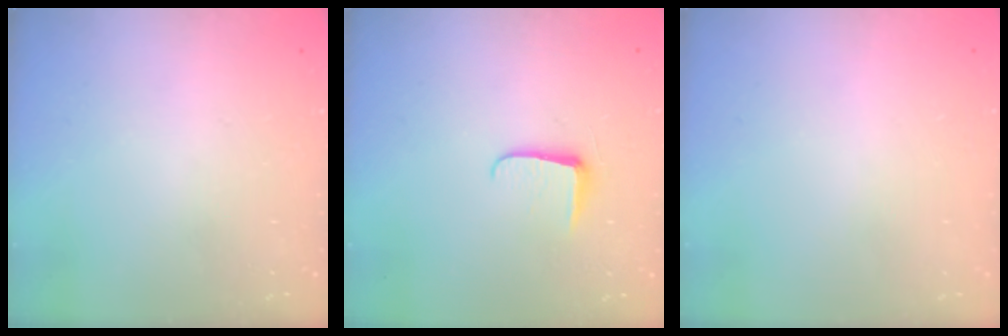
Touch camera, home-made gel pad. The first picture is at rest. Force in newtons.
{"total": 5.4, "press": 5.4, "slide": 0.7}
{"total": 0.6, "press": 0.5, "slide": 0.2}